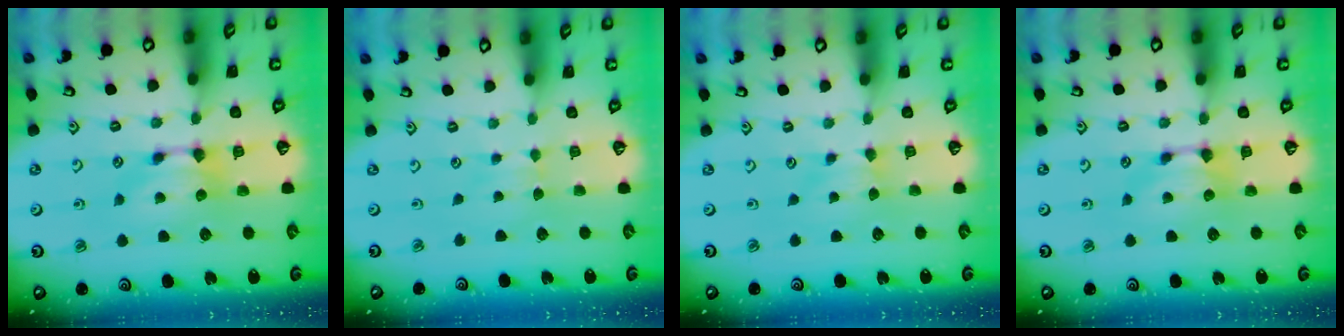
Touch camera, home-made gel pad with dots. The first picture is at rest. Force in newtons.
{"total": 2.8, "press": 2.8, "slide": 0.5}
{"total": 2.5, "press": 2.5, "slide": 0.5}
{"total": 0.0}